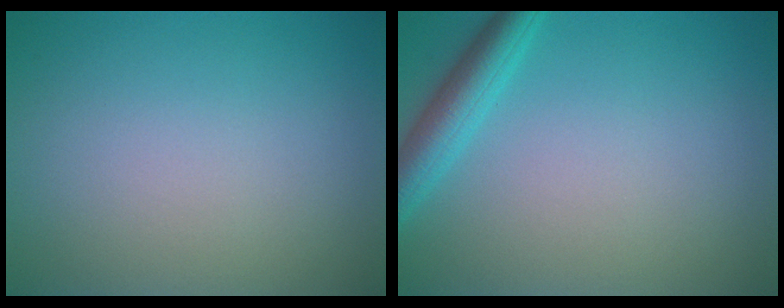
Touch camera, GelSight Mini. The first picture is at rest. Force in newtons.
{"total": 3.3, "press": 3.3, "slide": 0.2}